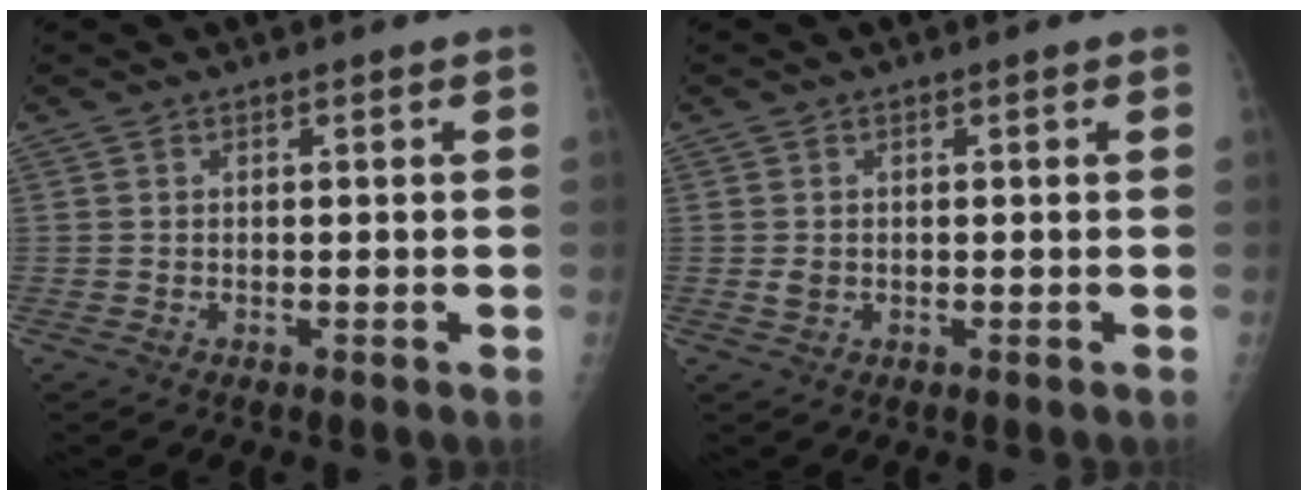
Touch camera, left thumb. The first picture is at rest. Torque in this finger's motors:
{"motor_torque": [-0.21, 0.18, -0.01, -0.07, 0.00]}